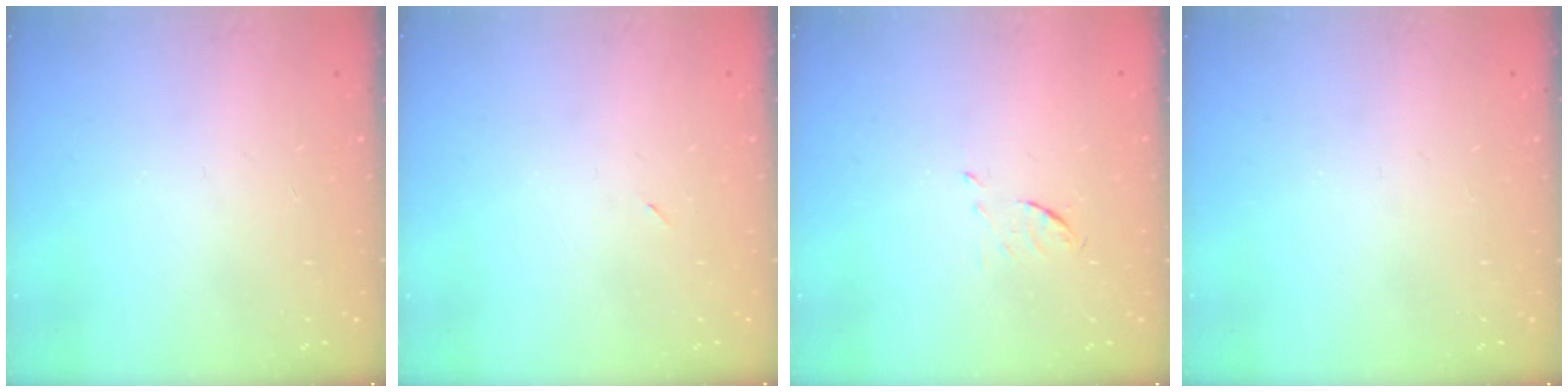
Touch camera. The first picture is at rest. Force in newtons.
{"total": 2.3, "press": 1.9, "slide": 1.2}
{"total": 5.2, "press": 5.1, "slide": 0.8}
{"total": 0.0}